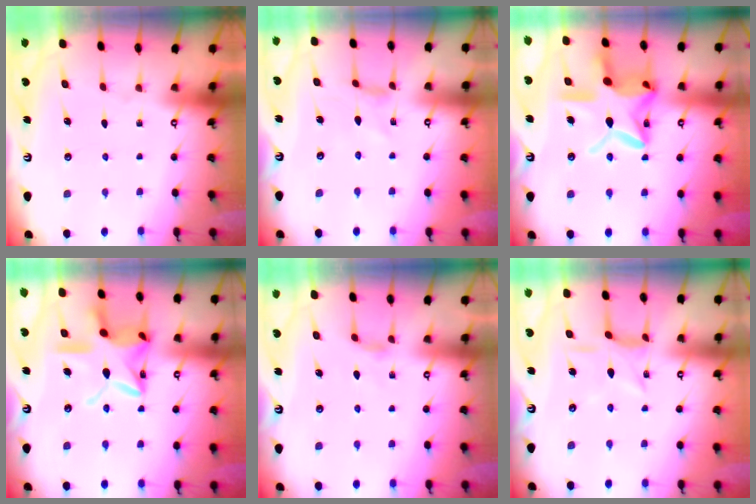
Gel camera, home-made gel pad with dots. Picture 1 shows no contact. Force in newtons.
{"total": 0.0}
{"total": 20.0, "press": 20.0, "slide": 1.5}
{"total": 17.9, "press": 17.8, "slide": 1.4}
{"total": 4.0, "press": 4.0, "slide": 0.6}
{"total": 6.2, "press": 6.1, "slide": 0.7}